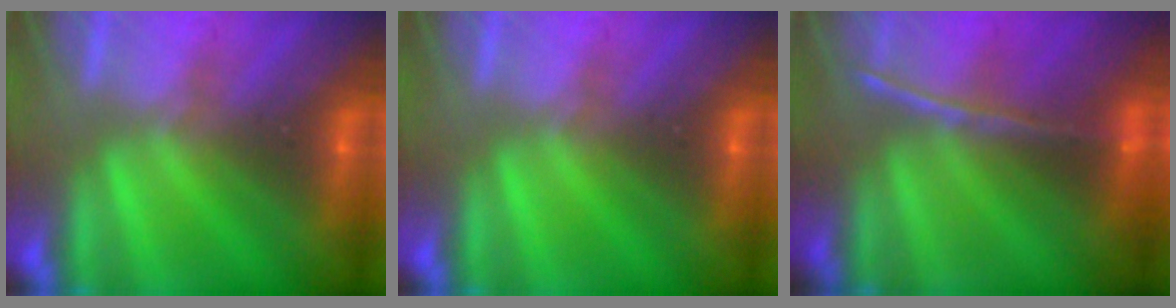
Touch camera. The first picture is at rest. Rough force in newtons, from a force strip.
{"total": 0.0}
{"total": 1.6}